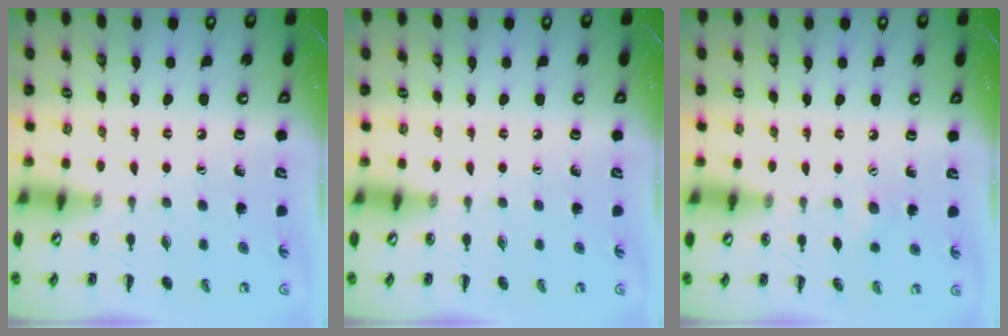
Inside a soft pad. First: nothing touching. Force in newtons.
{"total": 0.0}
{"total": 3.8, "press": 3.7, "slide": 1.0}